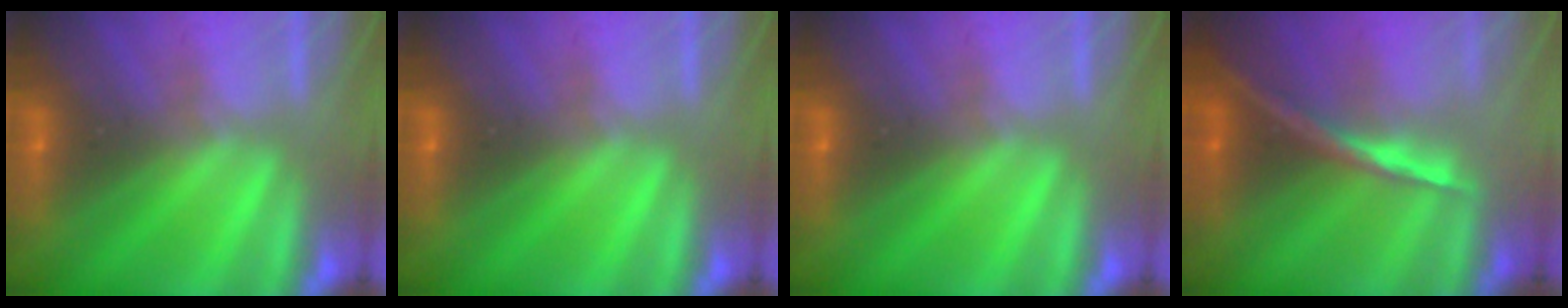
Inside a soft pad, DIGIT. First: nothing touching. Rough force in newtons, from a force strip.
{"total": 0.0}
{"total": 0.0}
{"total": 1.7}